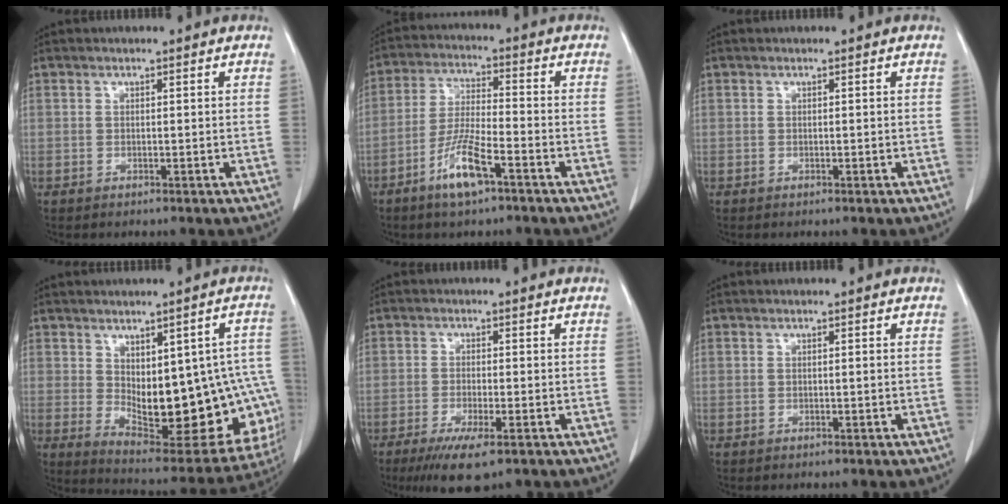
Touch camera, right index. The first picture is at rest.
{"total": 8.3, "force": [-4.7, 1.2, 6.7], "torque": [-0.140, -0.009, -0.091]}
{"total": 0.0}
{"total": 20.8, "force": [-2.0, 8.9, 18.7], "torque": [-0.183, 0.007, 0.005]}
{"total": 6.4, "force": [-3.8, 0.9, 5.0], "torque": [-0.091, -0.018, -0.062]}
{"total": 0.0}